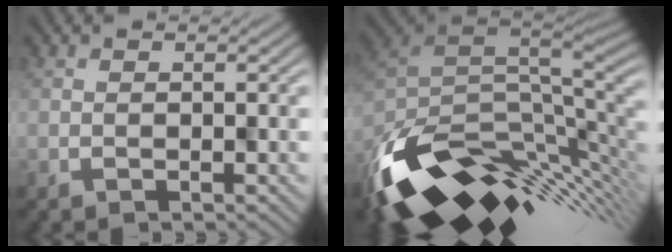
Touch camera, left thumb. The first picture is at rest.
{"total": 15.1, "force": [-5.6, 7.1, 12.1], "torque": [-0.237, -0.017, -0.100]}